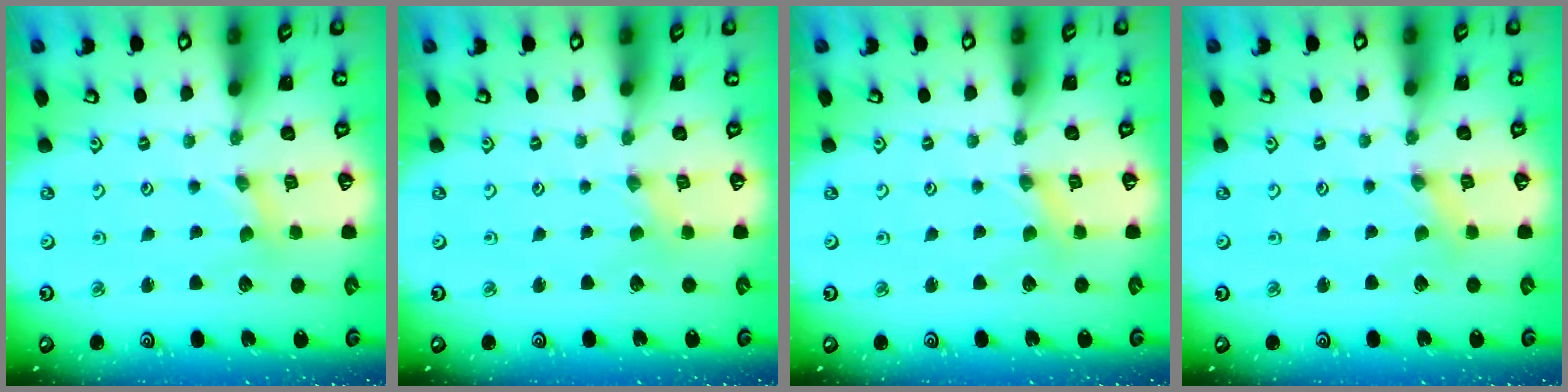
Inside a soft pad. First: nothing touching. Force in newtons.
{"total": 0.0}
{"total": 0.0}
{"total": 0.0}